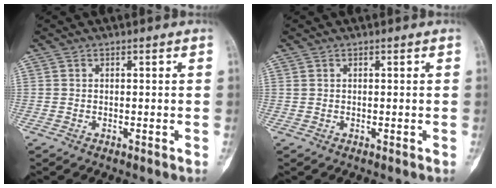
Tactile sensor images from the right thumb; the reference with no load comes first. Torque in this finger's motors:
{"motor_torque": [0.03, 0.47, 0.08, -0.34, -0.04]}